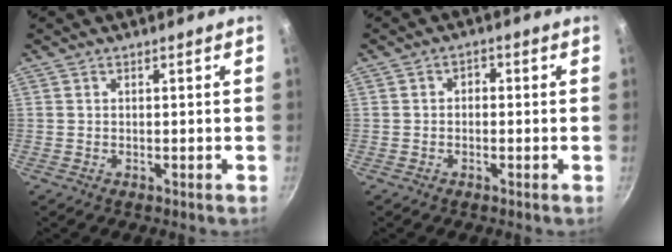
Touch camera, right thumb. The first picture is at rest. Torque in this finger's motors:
{"motor_torque": [-0.42, -0.30, -0.28, 0.13, 0.06]}